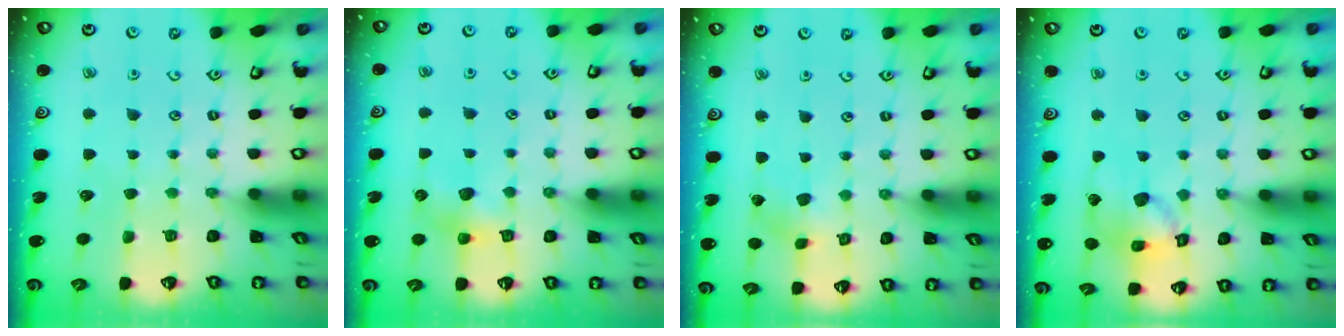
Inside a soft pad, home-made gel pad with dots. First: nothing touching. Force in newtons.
{"total": 5.8, "press": 5.8, "slide": 0.1}
{"total": 3.8, "press": 3.7, "slide": 0.4}
{"total": 14.4, "press": 14.3, "slide": 1.9}